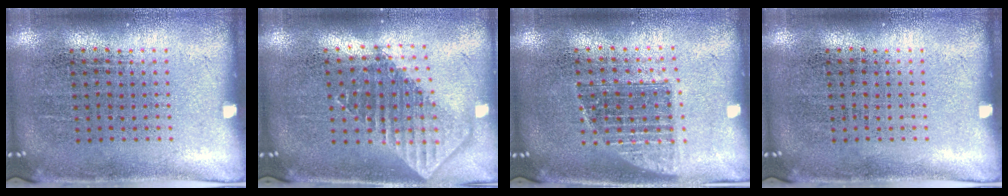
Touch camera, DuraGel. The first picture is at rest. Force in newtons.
{"total": 1.9, "press": 1.5, "slide": 1.1}
{"total": 1.3, "press": 1.1, "slide": 0.7}
{"total": 0.0}